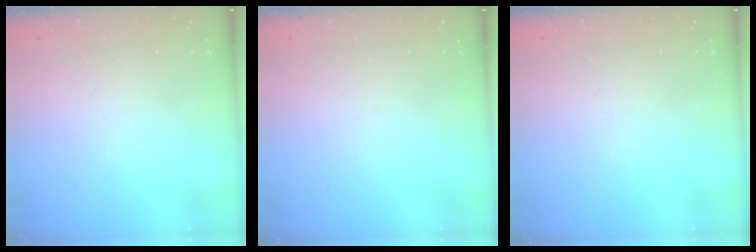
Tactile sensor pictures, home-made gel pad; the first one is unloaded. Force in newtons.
{"total": 0.0}
{"total": 0.0}